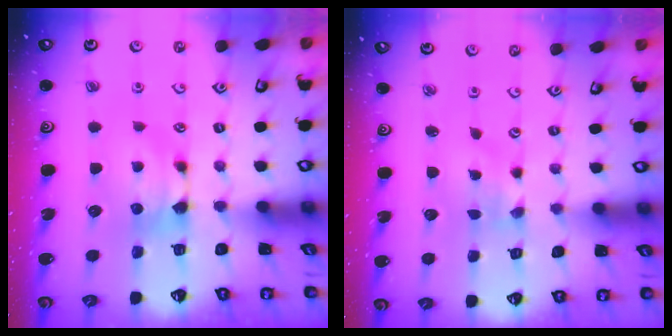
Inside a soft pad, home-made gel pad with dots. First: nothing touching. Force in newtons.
{"total": 4.0, "press": 3.9, "slide": 0.7}